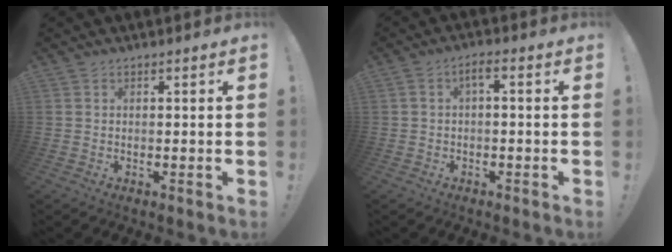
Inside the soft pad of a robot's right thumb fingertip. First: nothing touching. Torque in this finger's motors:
{"motor_torque": [0.24, 0.00, 0.02, -0.05, 0.03]}